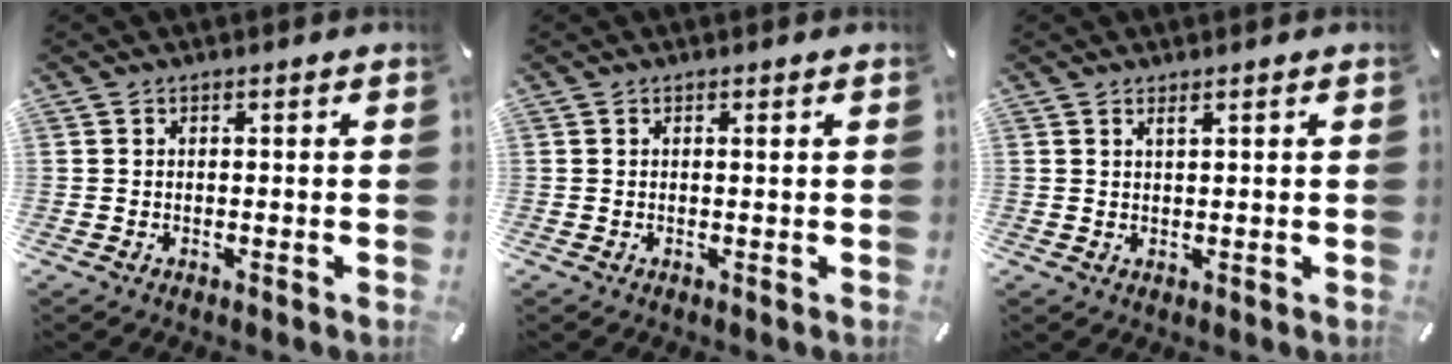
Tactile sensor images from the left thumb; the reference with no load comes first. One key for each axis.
{"total": 0.5, "fx": 0.2, "fy": 0.0, "fz": 0.5, "tx": -0.009, "ty": -0.001, "tz": 0.004}
{"total": 1.4, "fx": 1.0, "fy": 0.2, "fz": 0.9, "tx": -0.019, "ty": -0.001, "tz": 0.018}